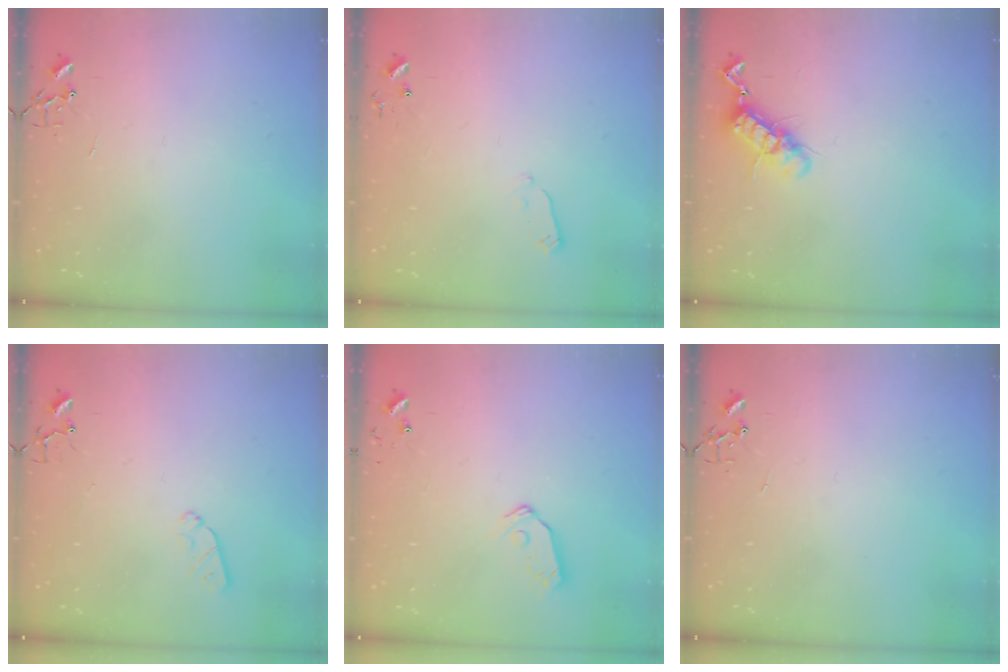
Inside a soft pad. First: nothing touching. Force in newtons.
{"total": 2.7, "press": 2.6, "slide": 0.4}
{"total": 11.1, "press": 11.1, "slide": 0.7}
{"total": 5.2, "press": 5.1, "slide": 0.7}
{"total": 7.2, "press": 7.2, "slide": 0.3}
{"total": 0.0}